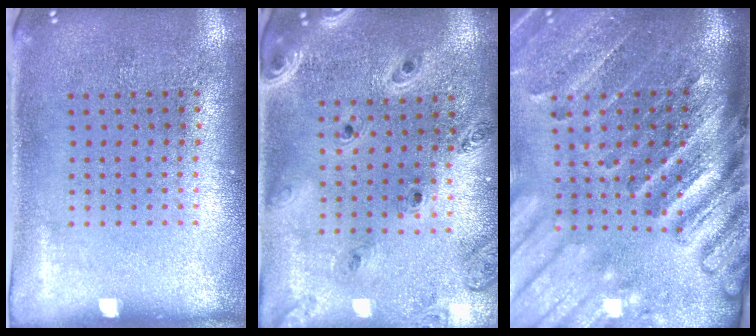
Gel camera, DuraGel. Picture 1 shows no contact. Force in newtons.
{"total": 1.4, "press": 1.3, "slide": 0.2}
{"total": 4.4, "press": 3.3, "slide": 2.9}